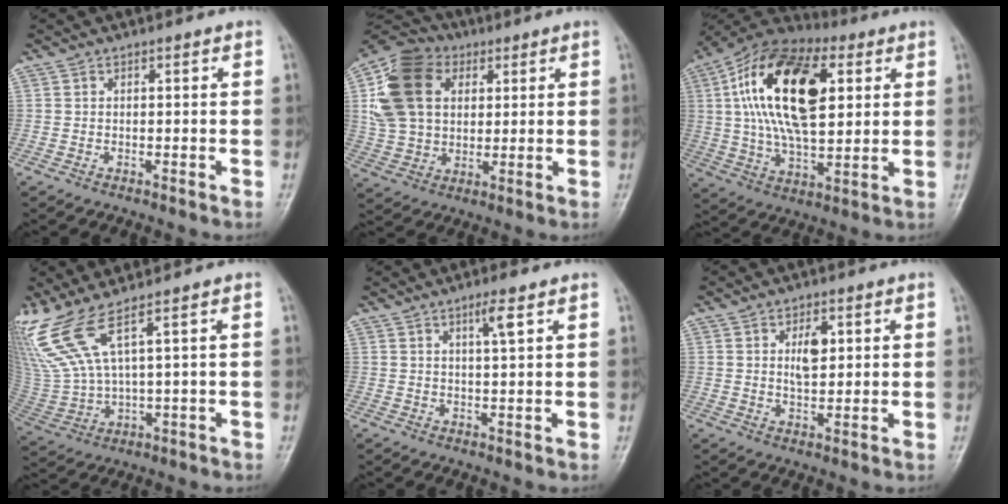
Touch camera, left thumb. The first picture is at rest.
{"total": 17.3, "force": [4.7, 12.9, 10.5], "torque": [-0.193, 0.010, 0.086]}
{"total": 23.1, "force": [5.6, 11.9, 19.0], "torque": [-0.332, -0.001, 0.089]}
{"total": 10.1, "force": [6.6, 1.0, 7.5], "torque": [-0.200, -0.026, 0.156]}
{"total": 3.3, "force": [1.8, 0.1, 2.8], "torque": [-0.052, -0.008, 0.033]}
{"total": 4.7, "force": [1.3, 2.6, 3.7], "torque": [-0.050, -0.008, 0.023]}